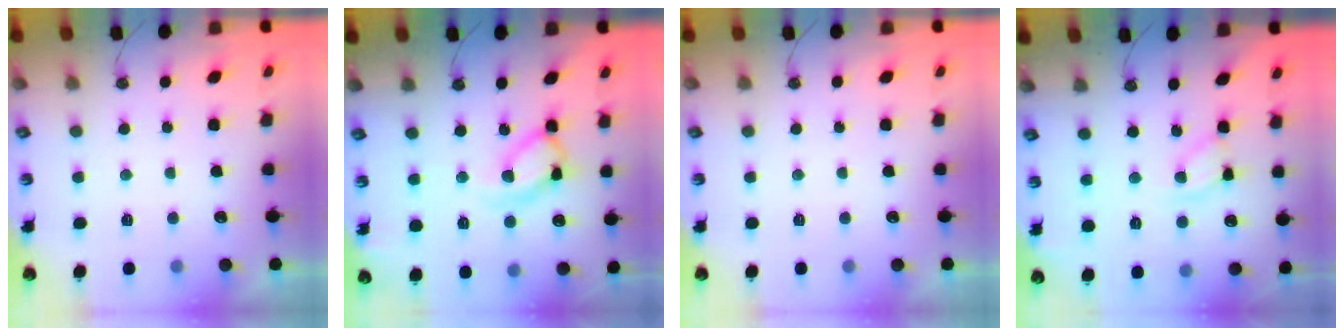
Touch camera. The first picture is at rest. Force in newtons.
{"total": 12.2, "press": 12.2, "slide": 0.8}
{"total": 0.0}
{"total": 10.3, "press": 10.2, "slide": 0.7}